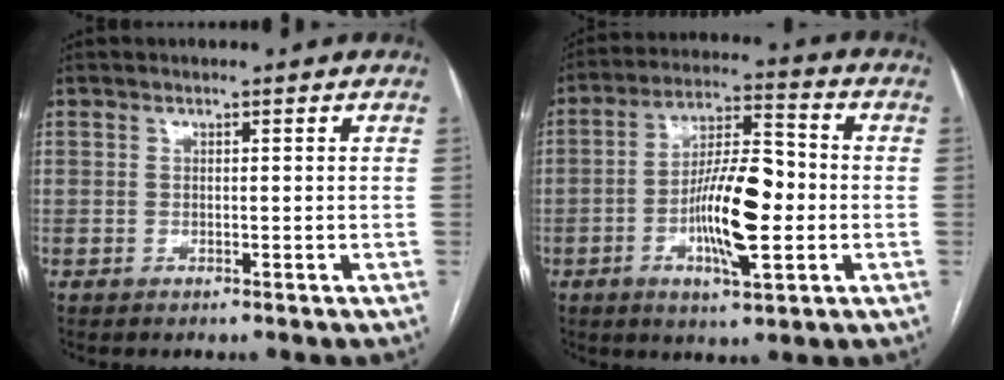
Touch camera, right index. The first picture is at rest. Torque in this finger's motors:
{"motor_torque": [2.14, 0.00, 0.36, 0.12]}